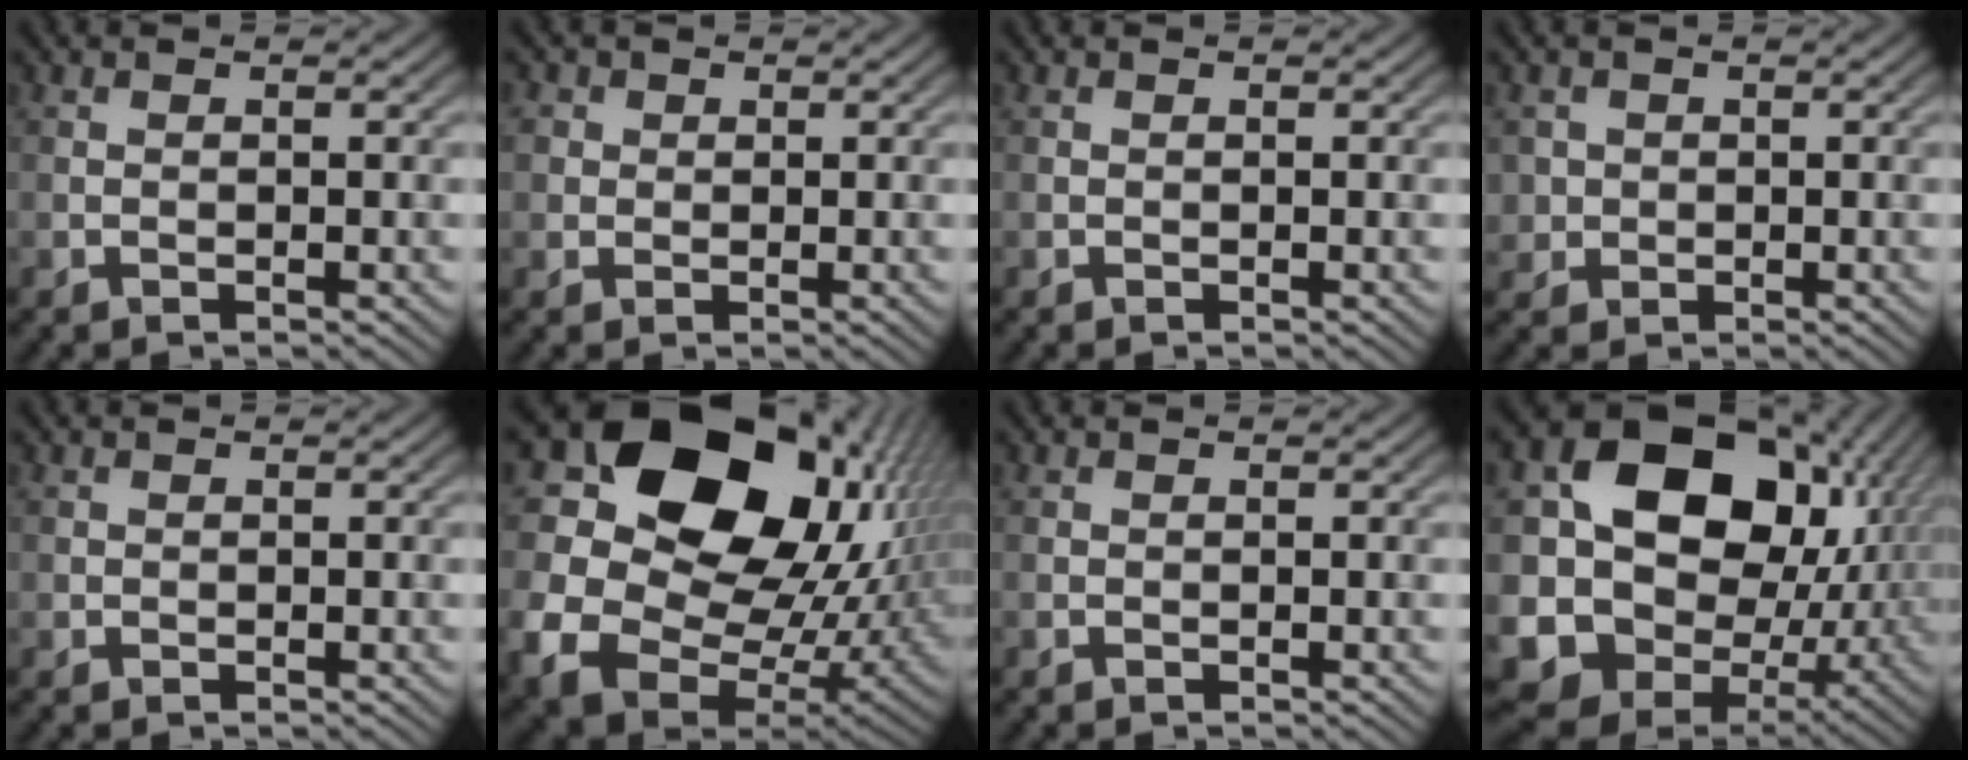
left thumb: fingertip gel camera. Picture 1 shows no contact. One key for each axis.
{"total": 2.5, "fx": 0.9, "fy": 2.3, "fz": 0.7, "tx": -0.025, "ty": 0.000, "tz": 0.013}
{"total": 0.0}
{"total": 2.2, "fx": 0.2, "fy": 2.1, "fz": 0.2, "tx": -0.004, "ty": -0.006, "tz": 0.004}
{"total": 0.6, "fx": 0.2, "fy": 0.6, "fz": 0.1, "tx": 0.000, "ty": -0.004, "tz": 0.005}
{"total": 20.7, "fx": 5.7, "fy": 16.3, "fz": 11.3, "tx": -0.238, "ty": -0.020, "tz": 0.137}
{"total": 0.0}
{"total": 19.9, "fx": 1.2, "fy": 16.0, "fz": 11.8, "tx": -0.252, "ty": -0.049, "tz": 0.062}